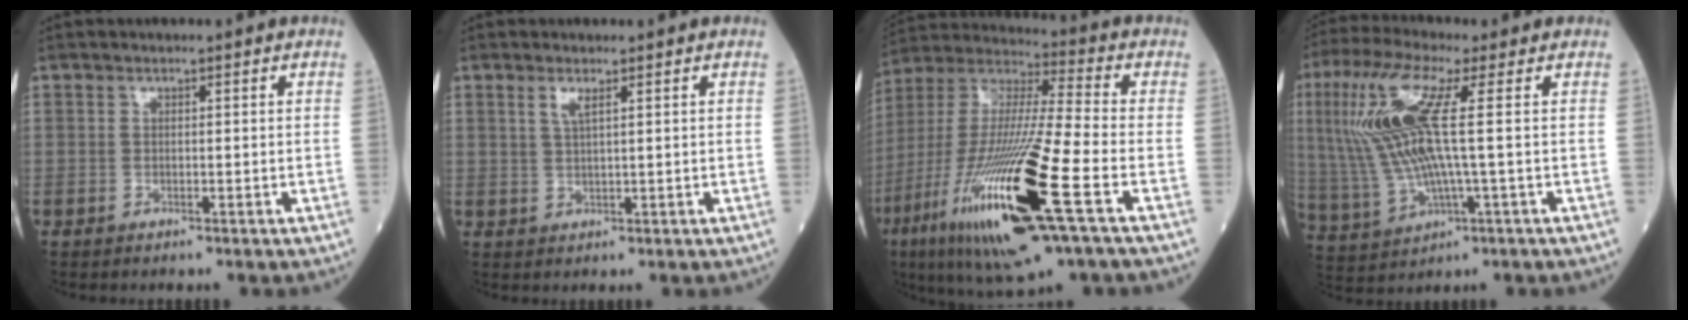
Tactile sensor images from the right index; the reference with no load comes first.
{"total": 2.0, "force": [1.1, 0.1, 1.6], "torque": [-0.040, -0.001, 0.026]}
{"total": 24.9, "force": [-9.5, 2.3, 22.9], "torque": [-0.487, -0.049, -0.173]}
{"total": 13.5, "force": [2.3, 1.5, 13.3], "torque": [-0.311, 0.016, 0.047]}